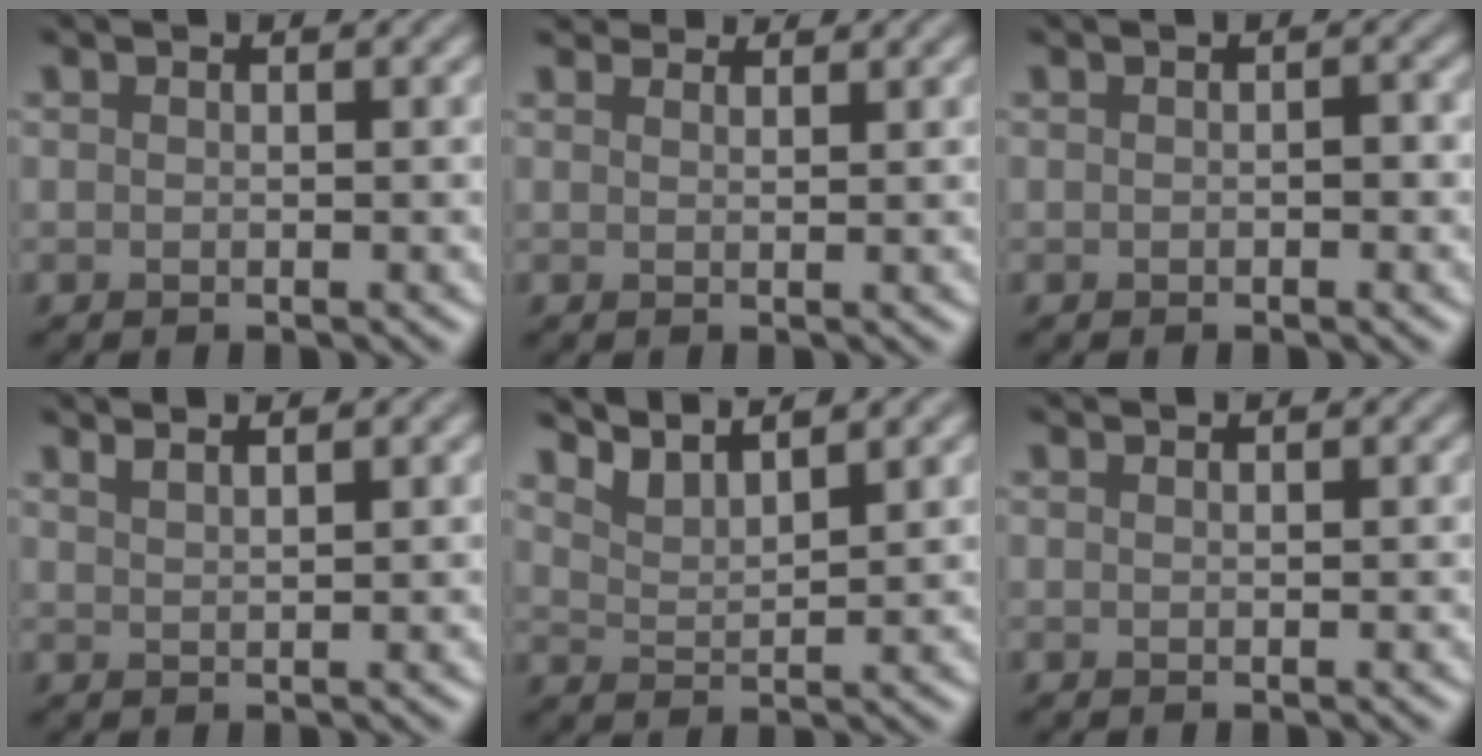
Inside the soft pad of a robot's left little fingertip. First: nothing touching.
{"total": 3.0, "force": [2.7, 0.8, 0.8], "torque": [-0.025, -0.002, 0.048]}
{"total": 0.9, "force": [-0.3, 0.5, 0.7], "torque": [-0.011, 0.001, -0.007]}
{"total": 1.7, "force": [1.5, 0.1, 0.8], "torque": [-0.002, 0.004, 0.015]}
{"total": 3.4, "force": [3.2, 0.3, 1.2], "torque": [-0.032, 0.000, 0.053]}
{"total": 0.7, "force": [0.7, -0.3, 0.0], "torque": [-0.003, 0.002, 0.010]}